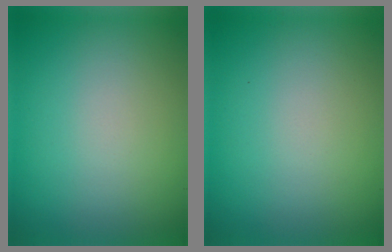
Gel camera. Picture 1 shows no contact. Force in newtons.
{"total": 0.0}